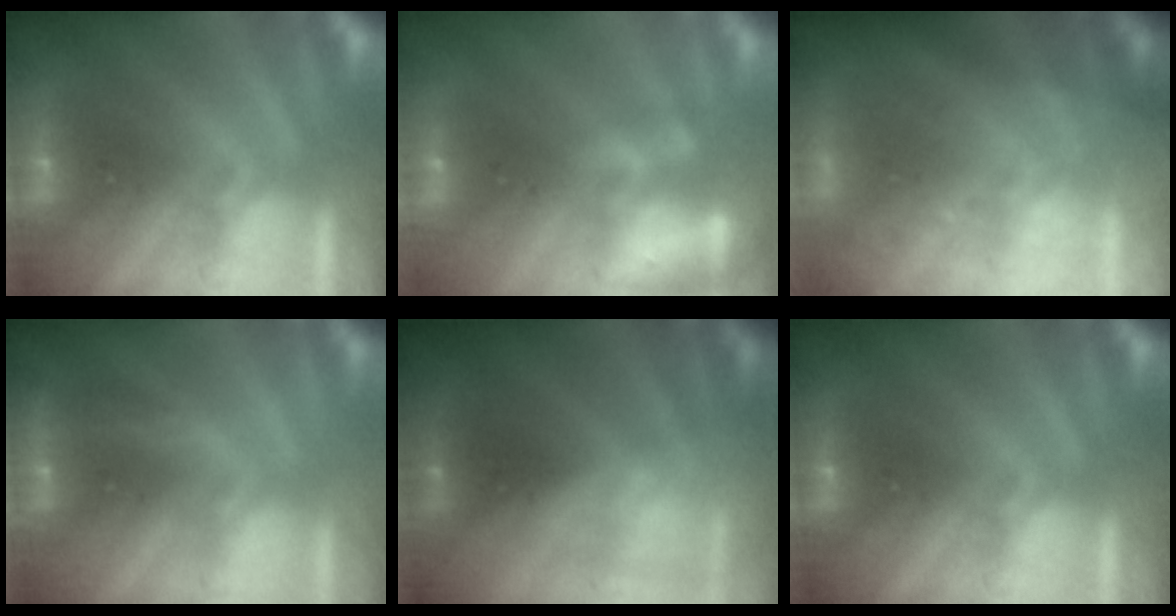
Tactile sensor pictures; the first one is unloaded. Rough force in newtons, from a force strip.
{"total": 2.4}
{"total": 9.2}
{"total": 3.0}
{"total": 2.3}
{"total": 0.0}